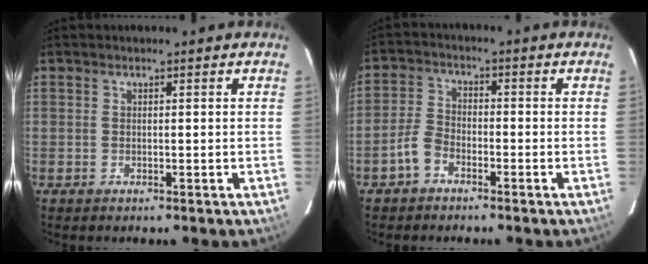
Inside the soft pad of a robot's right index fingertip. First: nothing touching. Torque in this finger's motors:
{"motor_torque": [0.27, -0.24, 0.00, 0.00]}